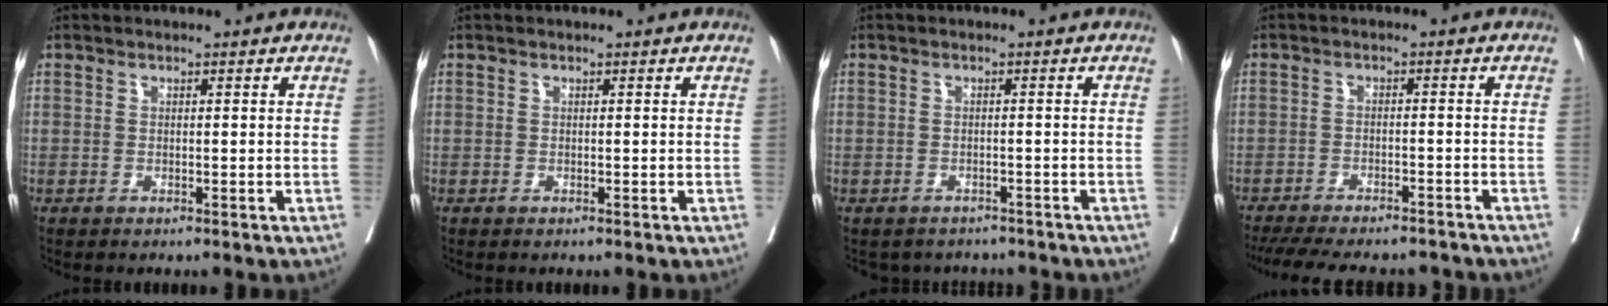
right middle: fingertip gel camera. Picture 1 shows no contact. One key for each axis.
{"total": 0.0}
{"total": 5.3, "fx": -4.9, "fy": 2.2, "fz": 0.2, "tx": 0.004, "ty": 0.008, "tz": -0.057}
{"total": 16.2, "fx": -14.4, "fy": 4.0, "fz": 6.3, "tx": -0.146, "ty": -0.016, "tz": -0.194}